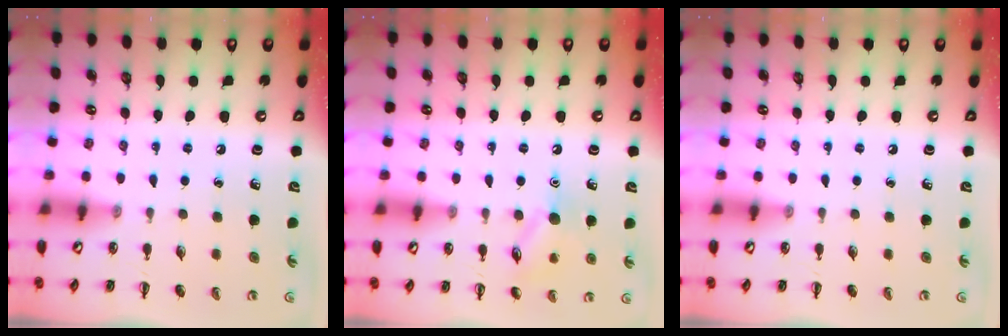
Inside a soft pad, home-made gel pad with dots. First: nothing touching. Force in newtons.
{"total": 9.5, "press": 9.5, "slide": 0.9}
{"total": 0.0}